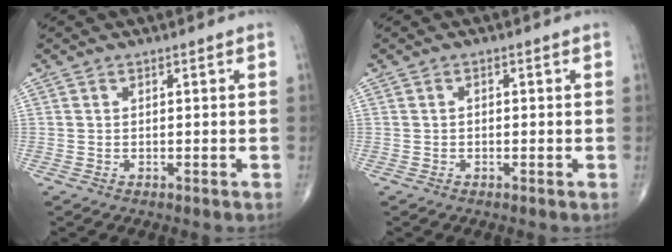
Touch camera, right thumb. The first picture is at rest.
{"total": 0.6, "force": [-0.2, 0.4, 0.3], "torque": [0.000, 0.003, -0.007]}